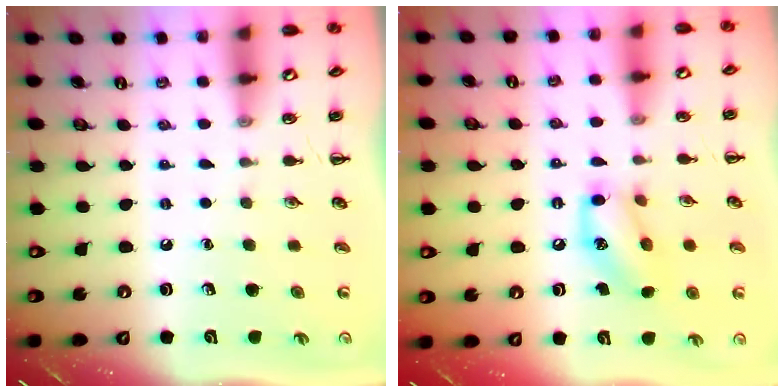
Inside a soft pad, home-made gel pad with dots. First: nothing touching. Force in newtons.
{"total": 12.5, "press": 12.4, "slide": 2.0}